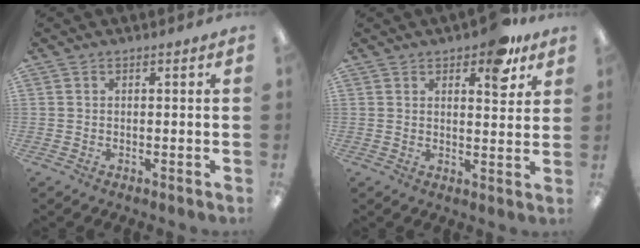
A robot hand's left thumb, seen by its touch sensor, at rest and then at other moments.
{"total": 8.8, "force": [5.7, 3.8, 5.6], "torque": [-0.058, -0.027, 0.091]}